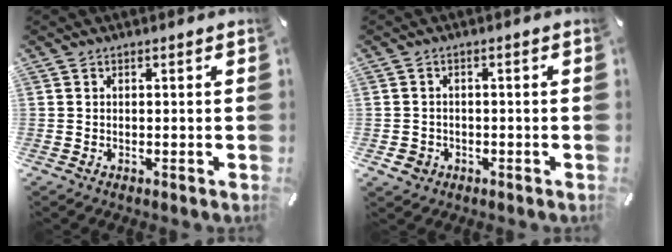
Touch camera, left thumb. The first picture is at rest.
{"total": 2.8, "force": [-1.2, 2.4, 0.7], "torque": [-0.010, 0.005, -0.024]}